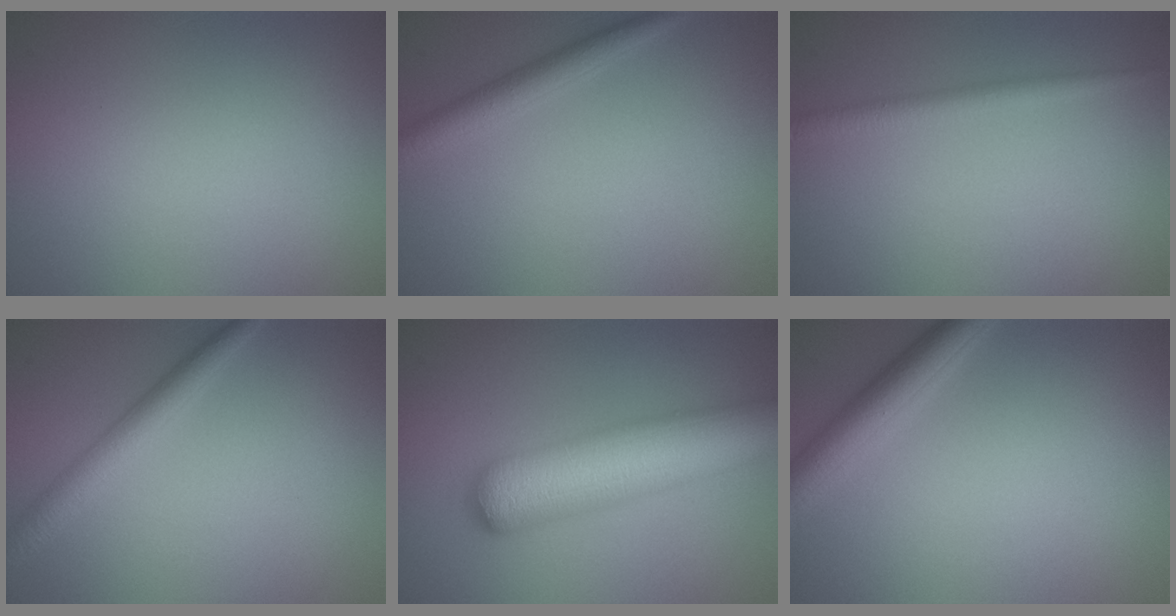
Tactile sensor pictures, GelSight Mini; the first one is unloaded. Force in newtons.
{"total": 2.5, "press": 2.5, "slide": 0.1}
{"total": 1.8, "press": 1.8, "slide": 0.1}
{"total": 2.9, "press": 2.9, "slide": 0.1}
{"total": 9.2, "press": 9.2, "slide": 0.3}
{"total": 3.6, "press": 3.6, "slide": 0.1}